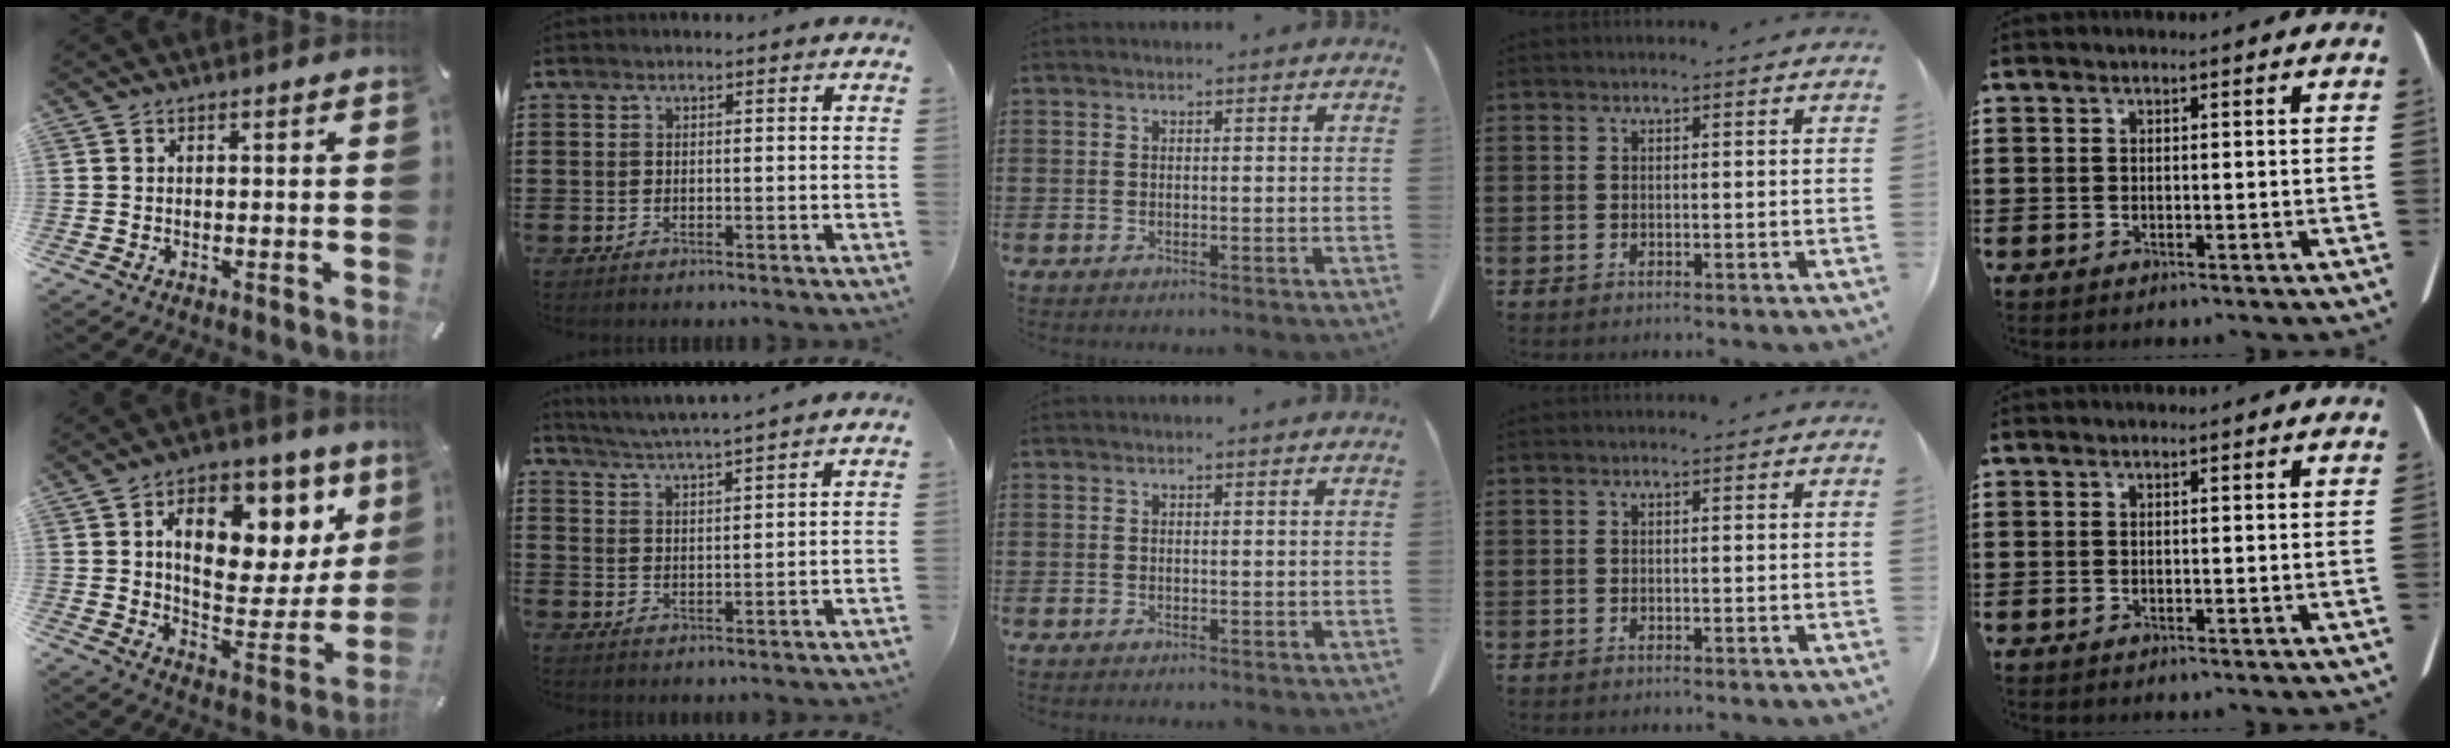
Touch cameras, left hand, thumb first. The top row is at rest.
{"thumb": {"total": 16.8, "force": [7.5, 10.5, 10.8], "torque": [-0.148, -0.045, 0.125]}, "index": {"total": 3.8, "force": [3.6, -1.0, 0.9], "torque": [-0.031, -0.024, 0.062]}}